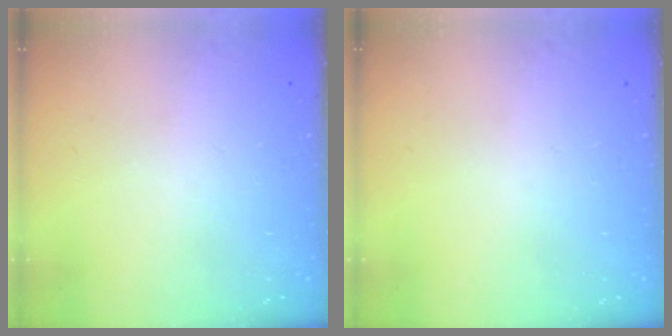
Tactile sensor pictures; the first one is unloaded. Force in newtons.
{"total": 0.0}